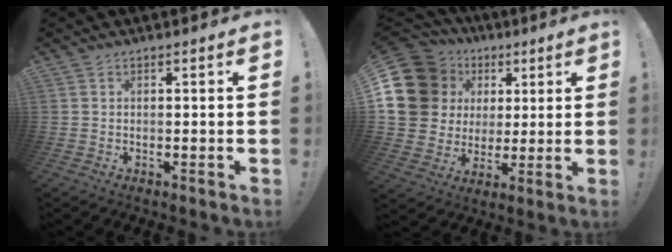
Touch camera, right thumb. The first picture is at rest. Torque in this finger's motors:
{"motor_torque": [1.69, 2.64, 0.25, 0.10, 0.04]}